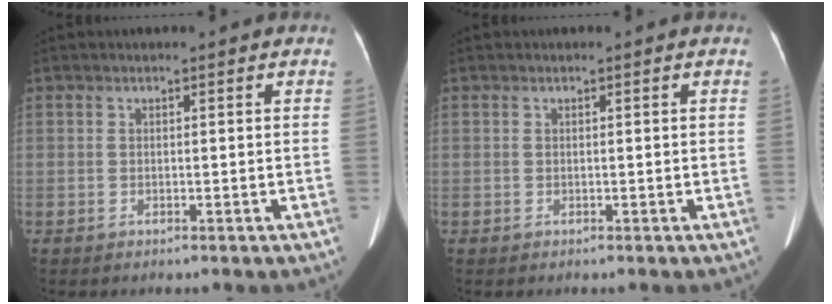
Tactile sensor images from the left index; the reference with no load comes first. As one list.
[{"total": 0.0}]